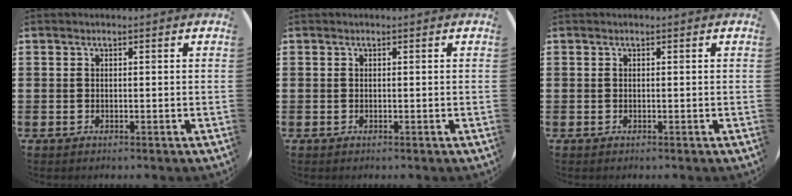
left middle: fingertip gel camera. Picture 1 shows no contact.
{"total": 0.0}
{"total": 0.0}